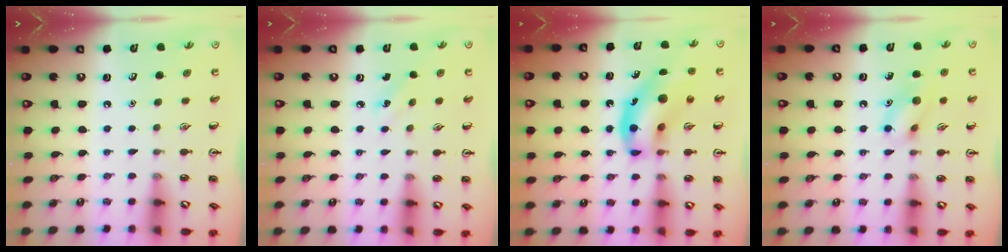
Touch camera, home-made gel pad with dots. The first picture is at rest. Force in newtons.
{"total": 1.9, "press": 1.7, "slide": 0.7}
{"total": 14.7, "press": 14.2, "slide": 4.0}
{"total": 10.0, "press": 10.0, "slide": 0.7}